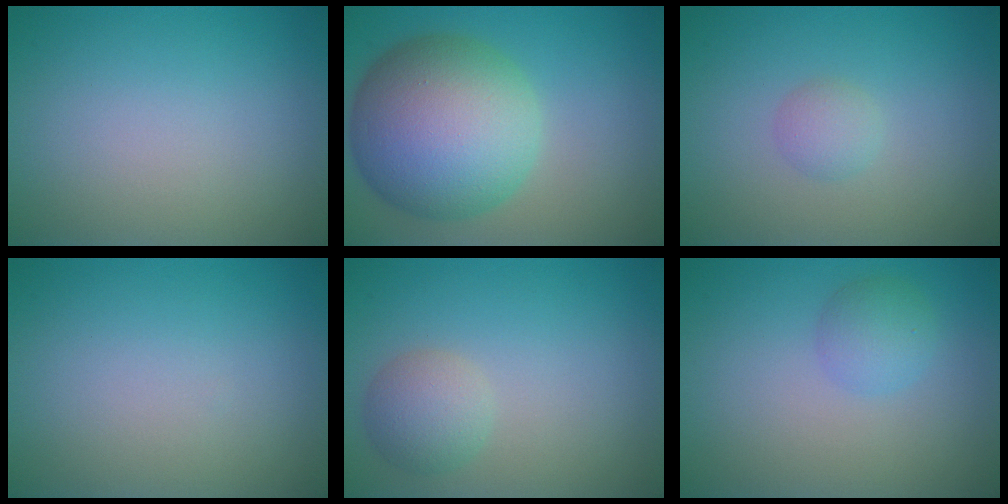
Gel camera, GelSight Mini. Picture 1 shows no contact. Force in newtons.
{"total": 12.5, "press": 12.4, "slide": 0.4}
{"total": 1.4, "press": 1.4, "slide": 0.1}
{"total": 0.0}
{"total": 2.7, "press": 2.7, "slide": 0.1}
{"total": 2.1, "press": 2.1, "slide": 0.1}